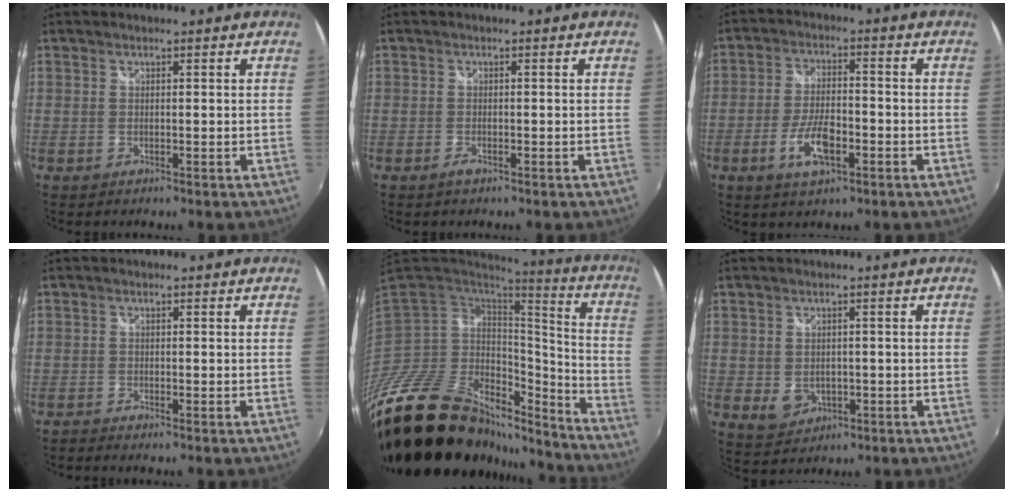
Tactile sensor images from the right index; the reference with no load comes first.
{"total": 1.2, "force": [-0.7, 0.4, 0.8], "torque": [-0.015, -0.002, -0.013]}
{"total": 8.2, "force": [-3.4, 3.4, 6.6], "torque": [-0.138, -0.003, -0.060]}
{"total": 0.9, "force": [-0.8, 0.0, 0.4], "torque": [-0.009, -0.004, -0.019]}
{"total": 28.7, "force": [-22.2, 11.7, 13.8], "torque": [-0.244, -0.002, -0.344]}
{"total": 4.7, "force": [-0.8, 3.8, 2.6], "torque": [-0.052, -0.005, -0.004]}